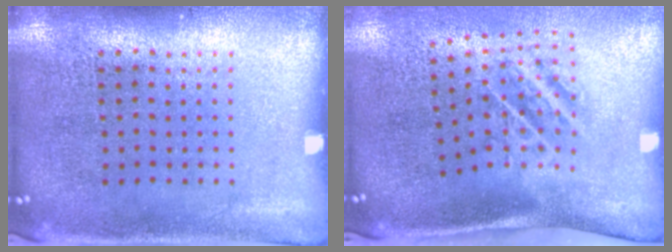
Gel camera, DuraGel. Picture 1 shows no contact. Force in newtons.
{"total": 1.9, "press": 1.1, "slide": 1.6}